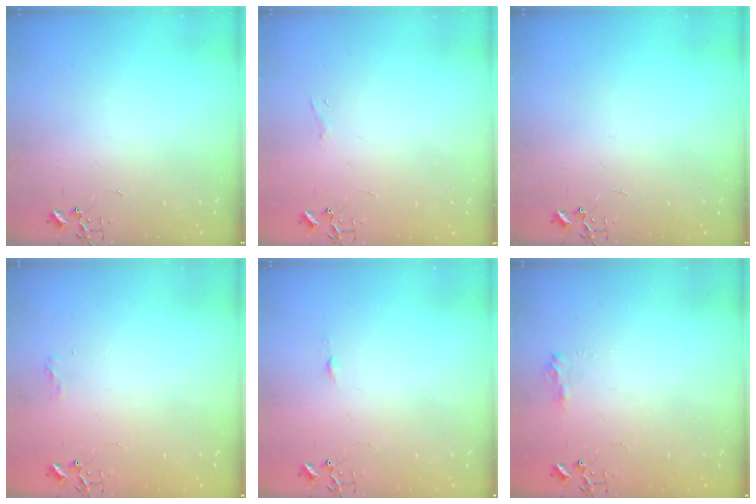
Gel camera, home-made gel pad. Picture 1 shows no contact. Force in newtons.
{"total": 4.2, "press": 4.2, "slide": 0.3}
{"total": 0.0}
{"total": 5.9, "press": 5.9, "slide": 0.8}
{"total": 3.3, "press": 3.3, "slide": 0.4}
{"total": 8.4, "press": 8.4, "slide": 0.8}